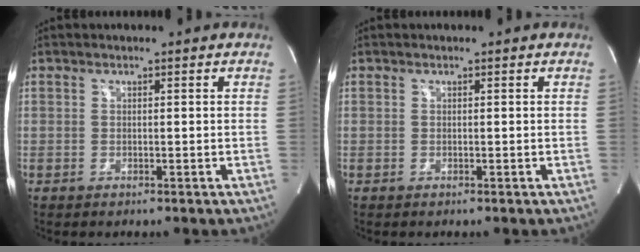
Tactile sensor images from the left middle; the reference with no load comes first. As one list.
[{"total": 0.0}]